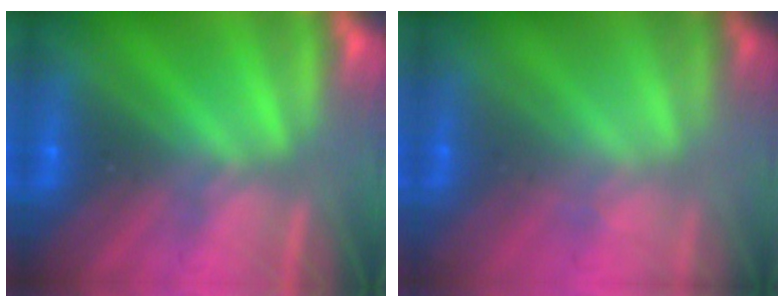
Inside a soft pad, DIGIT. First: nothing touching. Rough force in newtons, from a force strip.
{"total": 1.5}